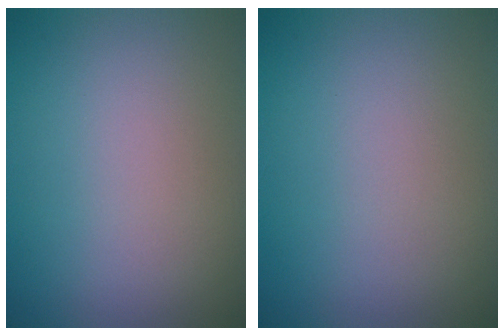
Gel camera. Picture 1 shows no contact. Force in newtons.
{"total": 0.0}